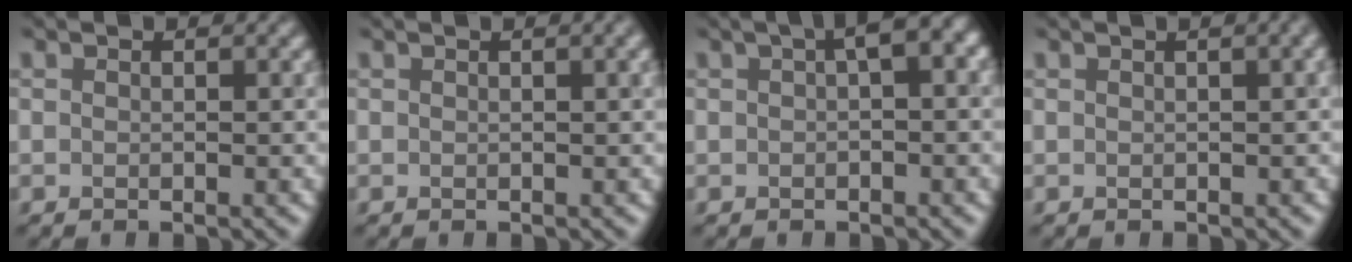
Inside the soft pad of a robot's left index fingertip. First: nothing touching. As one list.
[{"total": 2.3, "force": [0.9, 0.9, 1.9], "torque": [-0.019, 0.004, 0.003]}, {"total": 3.4, "force": [0.9, 1.3, 3.0], "torque": [-0.038, 0.014, 0.006]}, {"total": 3.2, "force": [1.1, 1.5, 2.6], "torque": [-0.021, 0.018, -0.003]}]